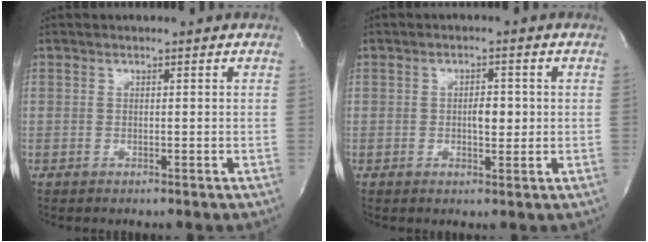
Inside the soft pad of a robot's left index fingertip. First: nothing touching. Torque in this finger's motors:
{"motor_torque": [0.16, 0.01, 0.06, 0.04]}